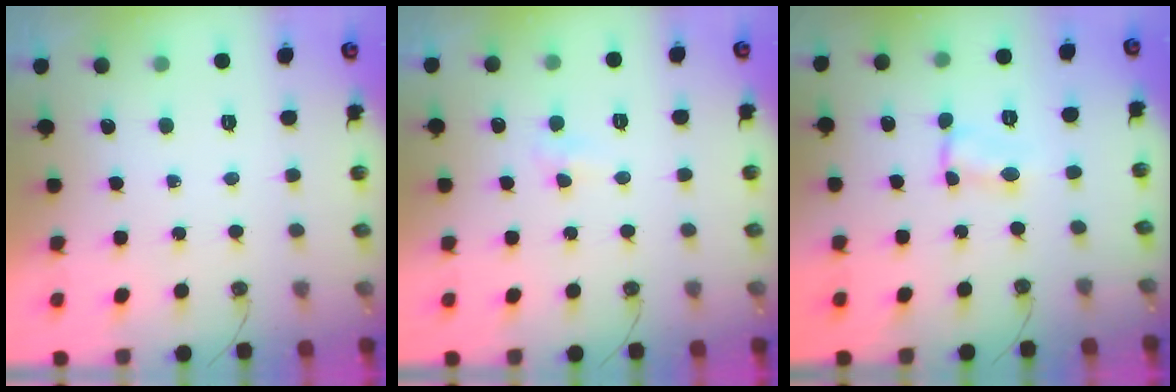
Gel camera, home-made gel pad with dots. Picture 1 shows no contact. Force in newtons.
{"total": 3.7, "press": 3.6, "slide": 0.7}
{"total": 1.9, "press": 1.9, "slide": 0.0}